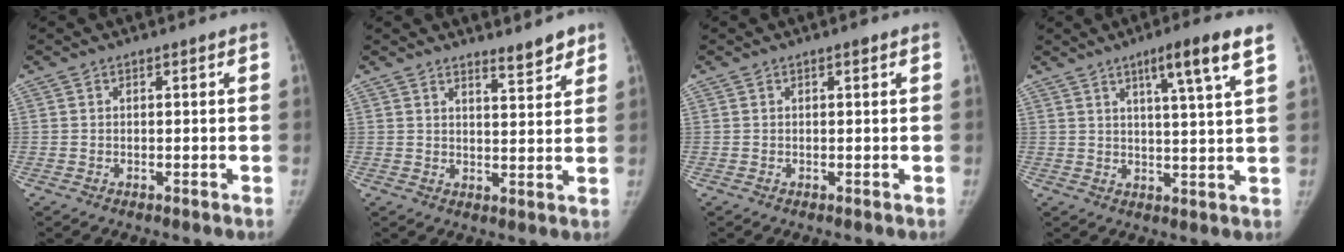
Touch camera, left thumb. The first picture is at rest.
{"total": 4.5, "force": [3.8, 1.1, 2.0], "torque": [-0.014, -0.033, 0.056]}
{"total": 0.7, "force": [0.4, 0.3, 0.5], "torque": [-0.007, -0.001, 0.006]}
{"total": 8.7, "force": [5.0, 0.1, 7.2], "torque": [-0.113, -0.022, 0.075]}